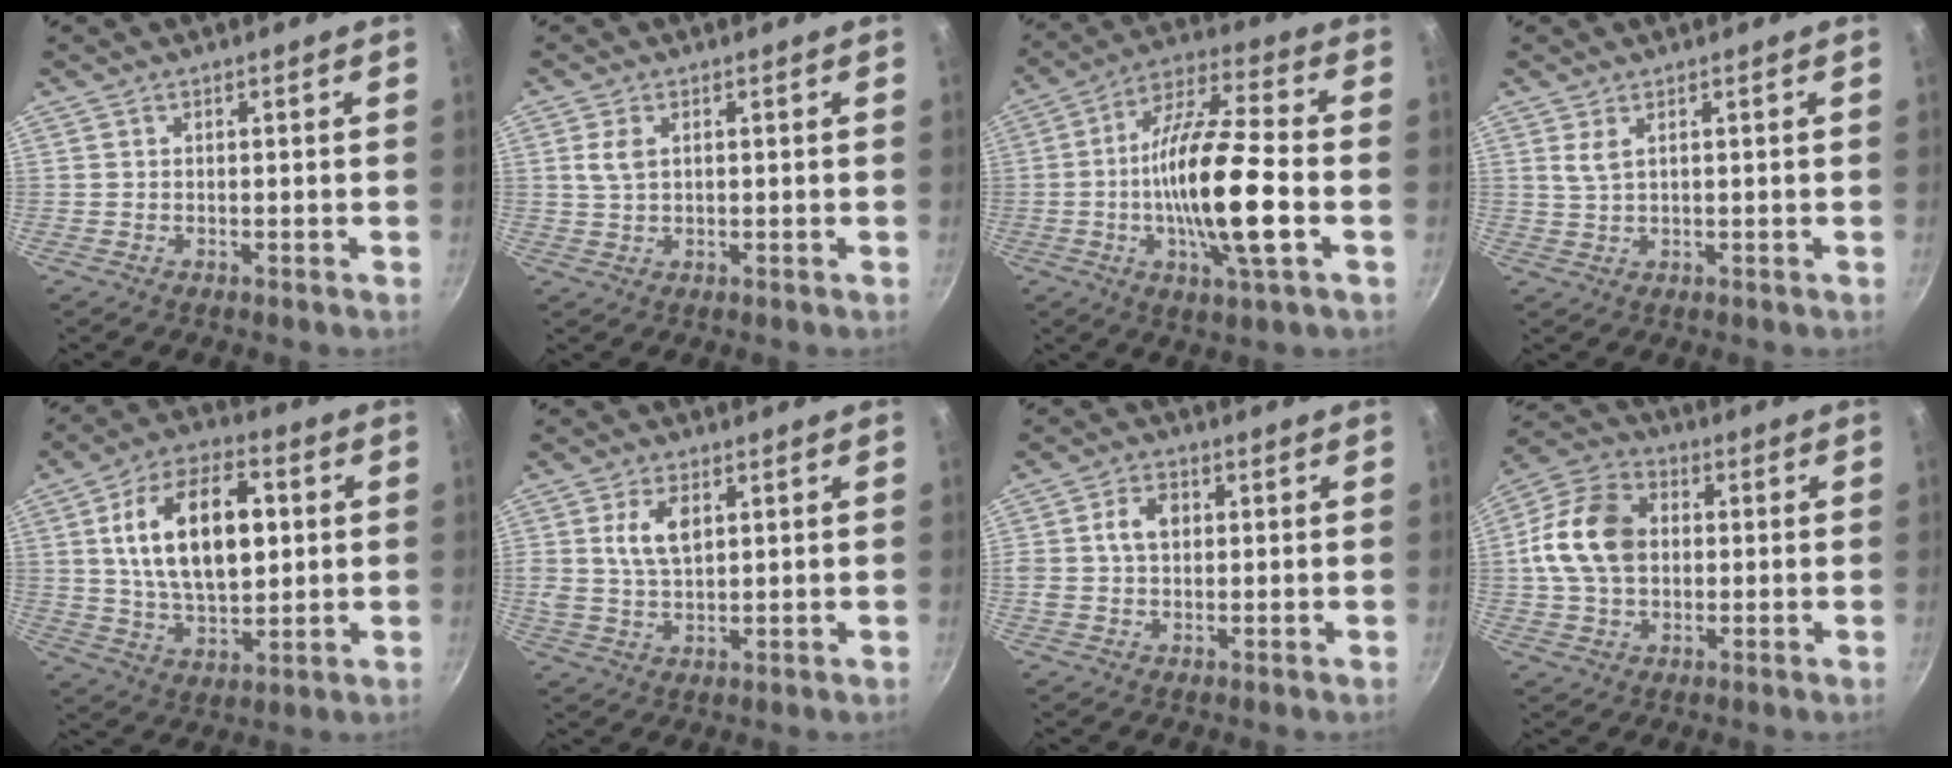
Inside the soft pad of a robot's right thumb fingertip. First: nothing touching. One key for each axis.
{"total": 3.4, "fx": 0.9, "fy": 2.0, "fz": 2.6, "tx": -0.050, "ty": 0.002, "tz": 0.017}
{"total": 19.0, "fx": -3.3, "fy": 4.4, "fz": 18.2, "tx": -0.326, "ty": 0.026, "tz": -0.072}
{"total": 2.4, "fx": 1.0, "fy": 1.0, "fz": 2.0, "tx": -0.039, "ty": -0.006, "tz": 0.023}
{"total": 19.4, "fx": 3.4, "fy": 11.0, "fz": 15.7, "tx": -0.244, "ty": 0.002, "tz": 0.056}
{"total": 7.0, "fx": 2.2, "fy": 3.9, "fz": 5.4, "tx": -0.096, "ty": -0.010, "tz": 0.041}
{"total": 5.5, "fx": 0.9, "fy": 3.9, "fz": 3.7, "tx": -0.054, "ty": 0.009, "tz": 0.010}
{"total": 14.4, "fx": 1.0, "fy": 10.7, "fz": 9.6, "tx": -0.157, "ty": 0.019, "tz": 0.003}